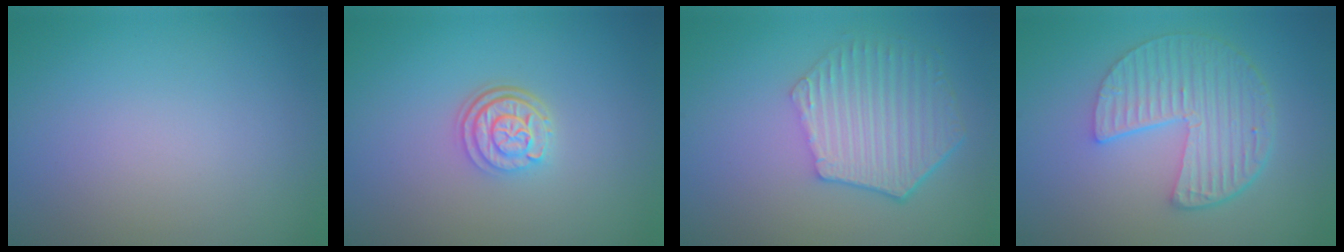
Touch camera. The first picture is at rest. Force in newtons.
{"total": 3.1, "press": 2.4, "slide": 1.8}
{"total": 5.9, "press": 4.4, "slide": 3.8}
{"total": 5.9, "press": 4.3, "slide": 4.0}